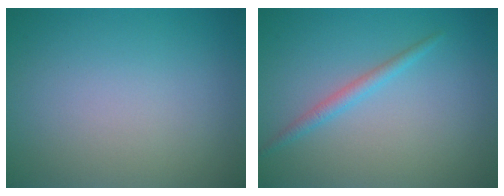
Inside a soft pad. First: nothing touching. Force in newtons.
{"total": 1.4, "press": 1.4, "slide": 0.1}